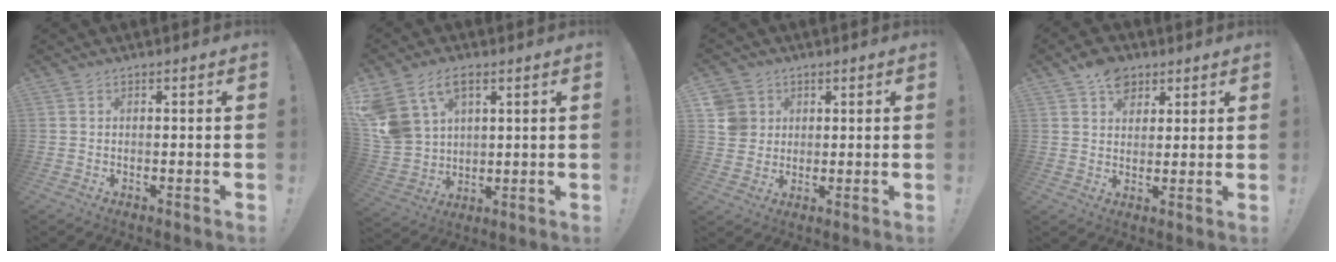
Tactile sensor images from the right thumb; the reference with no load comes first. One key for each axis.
{"total": 13.2, "fx": 6.5, "fy": 9.0, "fz": 7.1, "tx": -0.148, "ty": -0.030, "tz": 0.133}
{"total": 6.8, "fx": 2.0, "fy": 6.3, "fz": 1.5, "tx": -0.026, "ty": -0.007, "tz": 0.043}
{"total": 8.1, "fx": 4.5, "fy": 5.8, "fz": 3.5, "tx": -0.047, "ty": -0.016, "tz": 0.086}